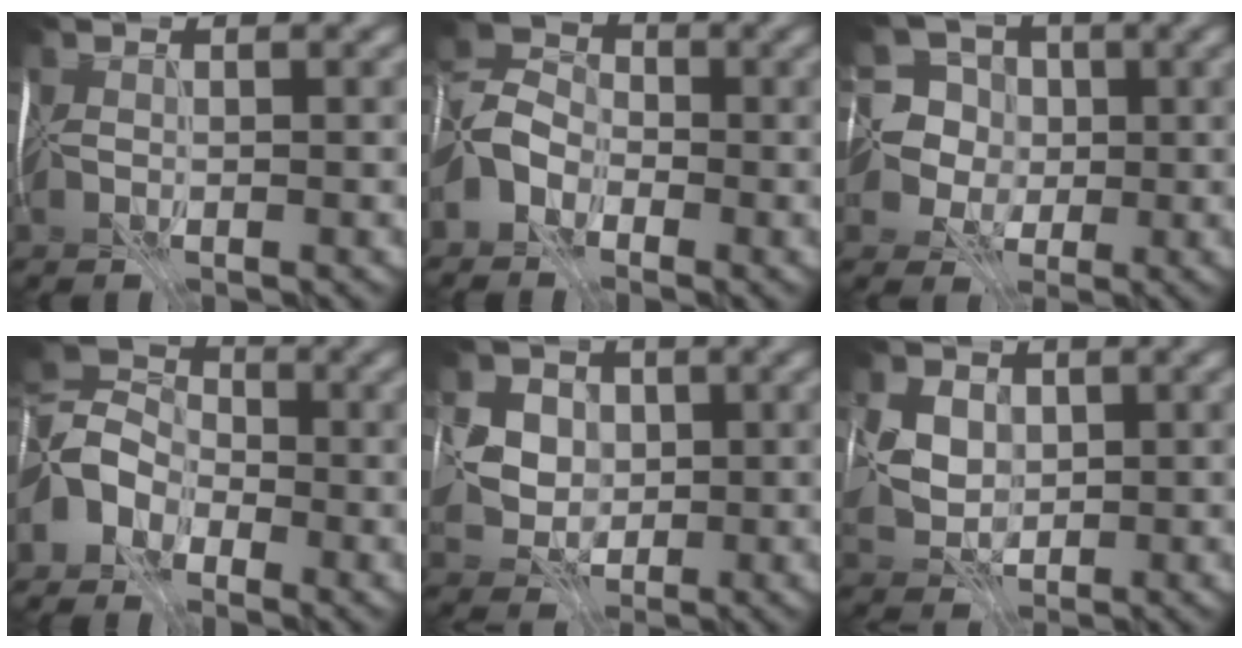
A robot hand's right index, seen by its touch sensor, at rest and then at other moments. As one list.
[{"total": 2.5, "force": [-1.9, 1.6, 0.4], "torque": [-0.006, 0.012, -0.045]}, {"total": 6.5, "force": [0.2, 6.4, 1.4], "torque": [-0.028, 0.028, -0.028]}, {"total": 3.8, "force": [-2.3, 2.7, 1.4], "torque": [-0.023, 0.014, -0.063]}, {"total": 4.3, "force": [1.4, 3.7, 1.5], "torque": [-0.015, 0.018, 0.019]}, {"total": 3.5, "force": [1.4, 2.7, 1.7], "torque": [-0.018, 0.020, 0.023]}]